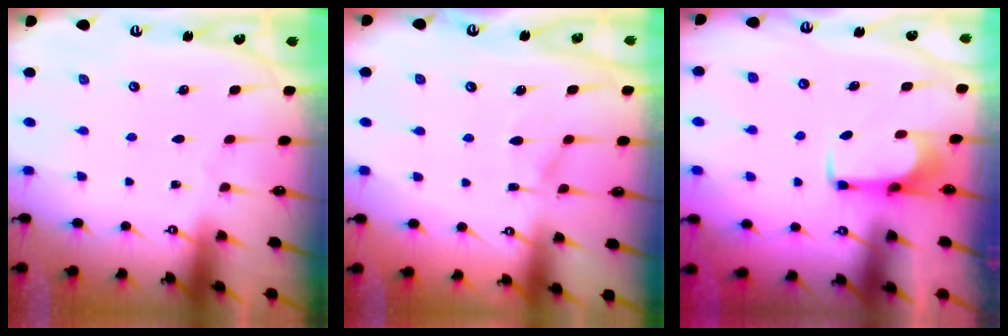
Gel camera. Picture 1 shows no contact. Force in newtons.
{"total": 5.8, "press": 5.8, "slide": 0.5}
{"total": 2.0, "press": 1.9, "slide": 0.3}